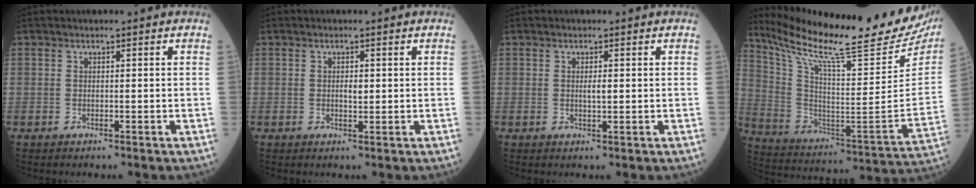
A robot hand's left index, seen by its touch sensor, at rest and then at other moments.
{"total": 1.4, "force": [0.2, 0.5, 1.2], "torque": [-0.022, 0.000, 0.005]}
{"total": 1.3, "force": [0.2, 0.2, 1.2], "torque": [-0.023, -0.001, 0.003]}
{"total": 29.4, "force": [24.8, 1.4, 15.7], "torque": [-0.279, -0.088, 0.362]}